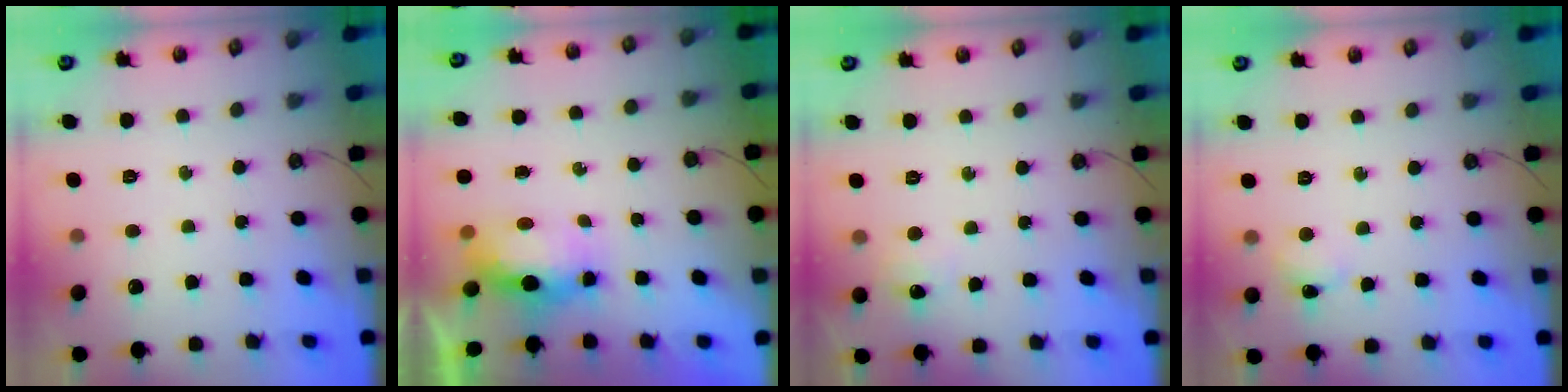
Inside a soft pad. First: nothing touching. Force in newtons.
{"total": 9.7, "press": 7.7, "slide": 6.0}
{"total": 5.5, "press": 5.5, "slide": 0.6}
{"total": 2.4, "press": 2.3, "slide": 0.5}